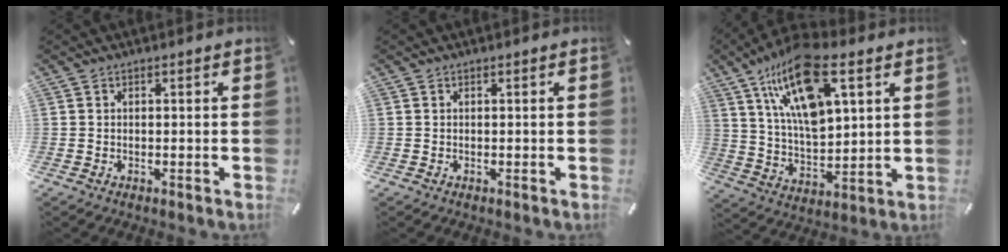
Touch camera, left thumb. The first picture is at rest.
{"total": 0.0}
{"total": 18.3, "force": [9.7, 7.9, 13.3], "torque": [-0.274, -0.032, 0.159]}